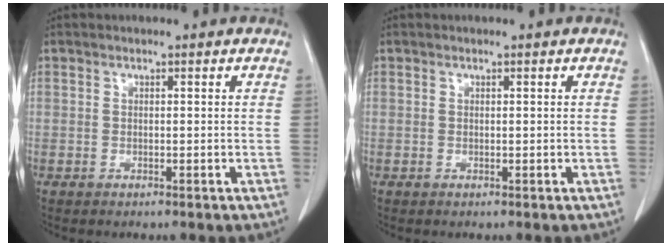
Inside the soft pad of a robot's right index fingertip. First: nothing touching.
{"total": 0.0}